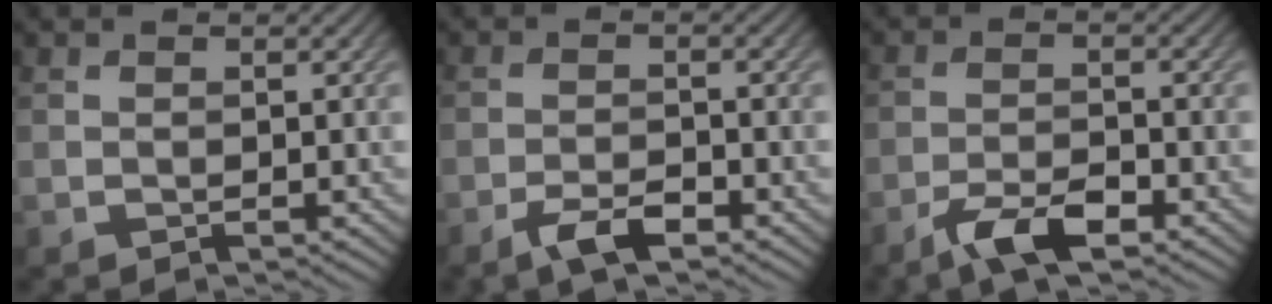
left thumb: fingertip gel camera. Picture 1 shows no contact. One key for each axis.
{"total": 3.9, "fx": -2.7, "fy": 0.9, "fz": 2.6, "tx": -0.057, "ty": 0.003, "tz": -0.055}
{"total": 5.6, "fx": -3.9, "fy": 1.4, "fz": 3.7, "tx": -0.076, "ty": 0.001, "tz": -0.075}